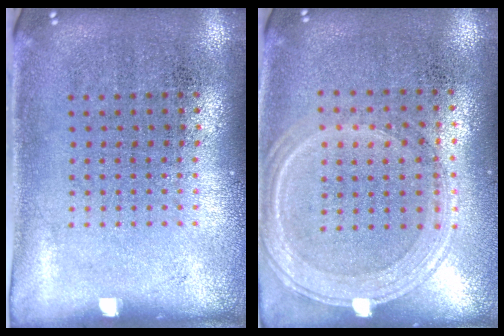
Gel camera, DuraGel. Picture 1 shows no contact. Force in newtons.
{"total": 1.2, "press": 1.1, "slide": 0.4}